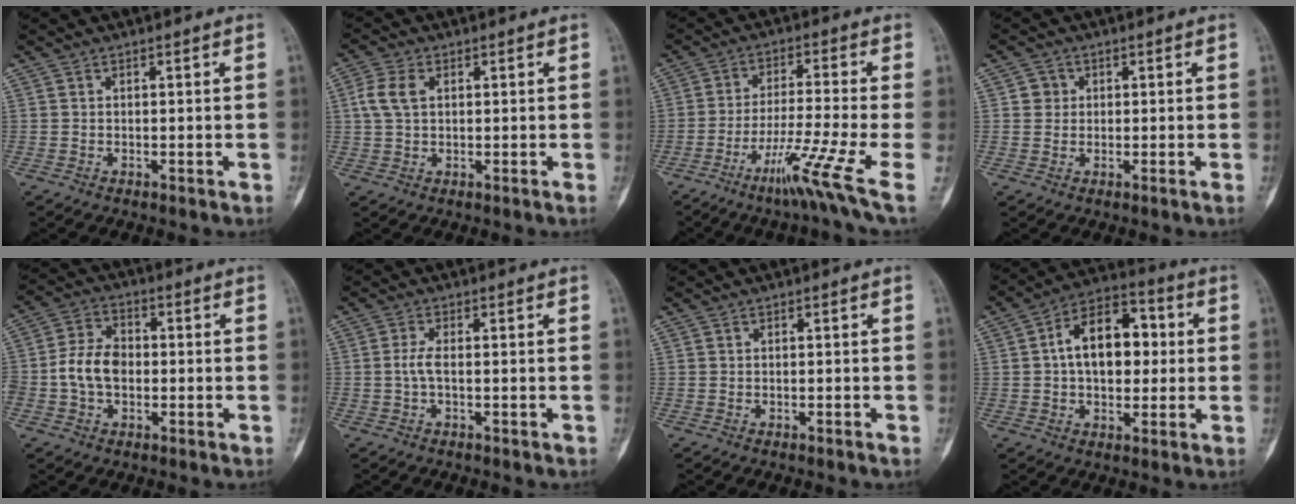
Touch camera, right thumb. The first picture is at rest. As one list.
[{"total": 4.9, "force": [1.2, 2.9, 3.7], "torque": [-0.091, 0.011, 0.020]}, {"total": 13.4, "force": [-5.6, -0.2, 12.1], "torque": [-0.227, 0.006, -0.097]}, {"total": 2.0, "force": [0.5, 1.9, 0.5], "torque": [0.004, 0.002, 0.002]}, {"total": 8.3, "force": [-1.1, 5.9, 5.7], "torque": [-0.098, 0.023, -0.027]}, {"total": 2.3, "force": [-0.3, 0.7, 2.2], "torque": [-0.053, 0.000, -0.008]}, {"total": 0.0}, {"total": 14.2, "force": [1.4, 8.9, 11.0], "torque": [-0.136, 0.026, 0.012]}]